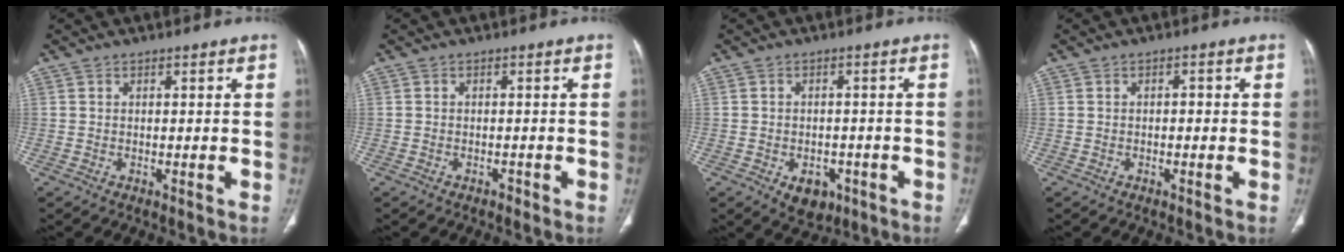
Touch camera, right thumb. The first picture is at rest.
{"total": 0.9, "force": [-0.7, 0.6, 0.2], "torque": [-0.003, 0.003, -0.013]}
{"total": 5.6, "force": [-2.5, 3.9, 3.1], "torque": [-0.025, 0.012, -0.025]}
{"total": 1.2, "force": [-0.2, 0.7, 0.9], "torque": [-0.009, 0.003, -0.005]}